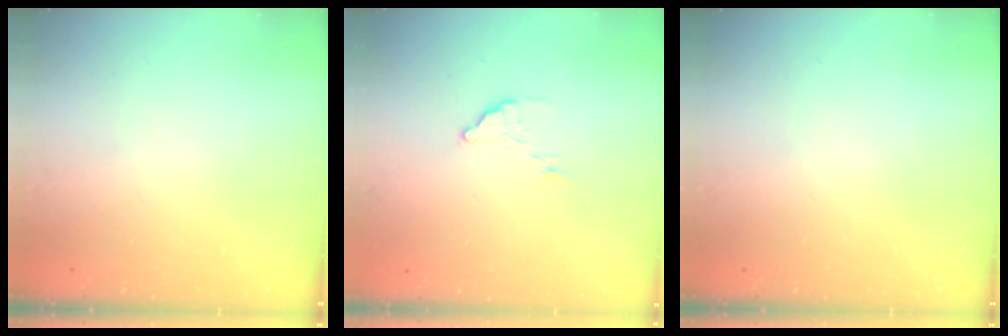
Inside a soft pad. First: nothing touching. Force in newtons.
{"total": 3.4, "press": 3.4, "slide": 0.1}
{"total": 0.0}